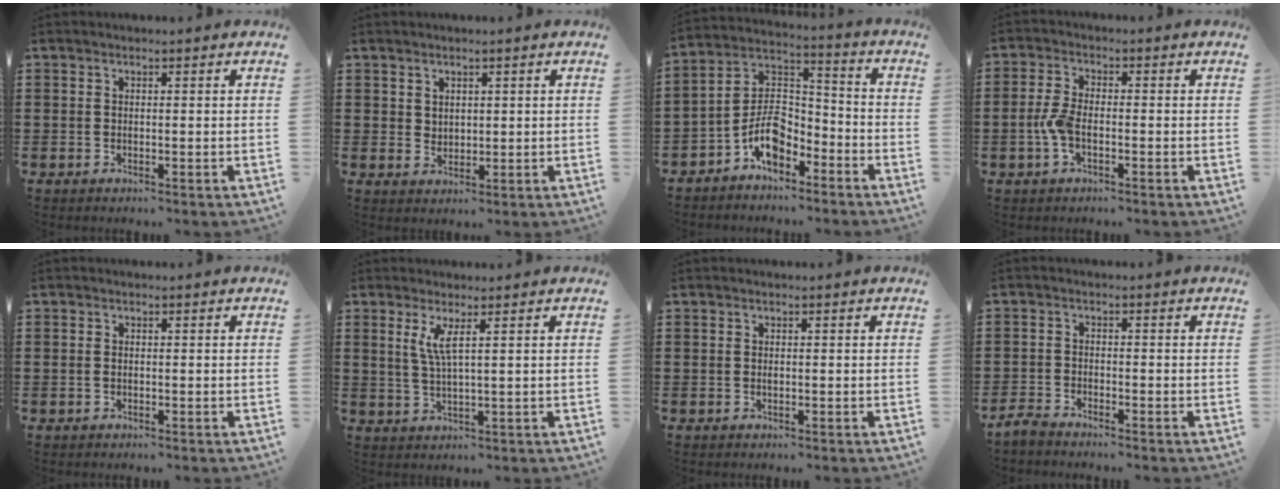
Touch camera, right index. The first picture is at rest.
{"total": 2.2, "force": [1.6, 1.5, 0.2], "torque": [-0.009, 0.007, 0.030]}
{"total": 7.7, "force": [-4.4, 4.5, 4.5], "torque": [-0.101, 0.003, -0.088]}
{"total": 4.5, "force": [-1.3, 2.1, 3.7], "torque": [-0.102, -0.007, -0.032]}
{"total": 0.6, "force": [-0.1, 0.4, 0.5], "torque": [-0.012, 0.001, -0.003]}
{"total": 3.5, "force": [1.5, 0.1, 3.2], "torque": [-0.070, -0.002, 0.024]}
{"total": 0.5, "force": [0.0, 0.3, 0.4], "torque": [-0.010, -0.002, 0.000]}
{"total": 2.0, "force": [-2.0, 0.2, 0.2], "torque": [-0.016, 0.000, -0.043]}